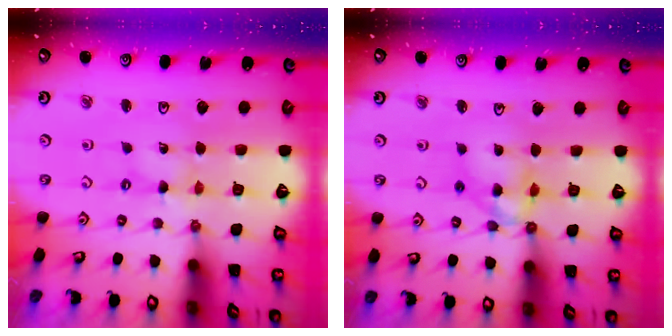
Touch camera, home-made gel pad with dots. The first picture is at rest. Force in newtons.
{"total": 11.4, "press": 11.3, "slide": 1.2}